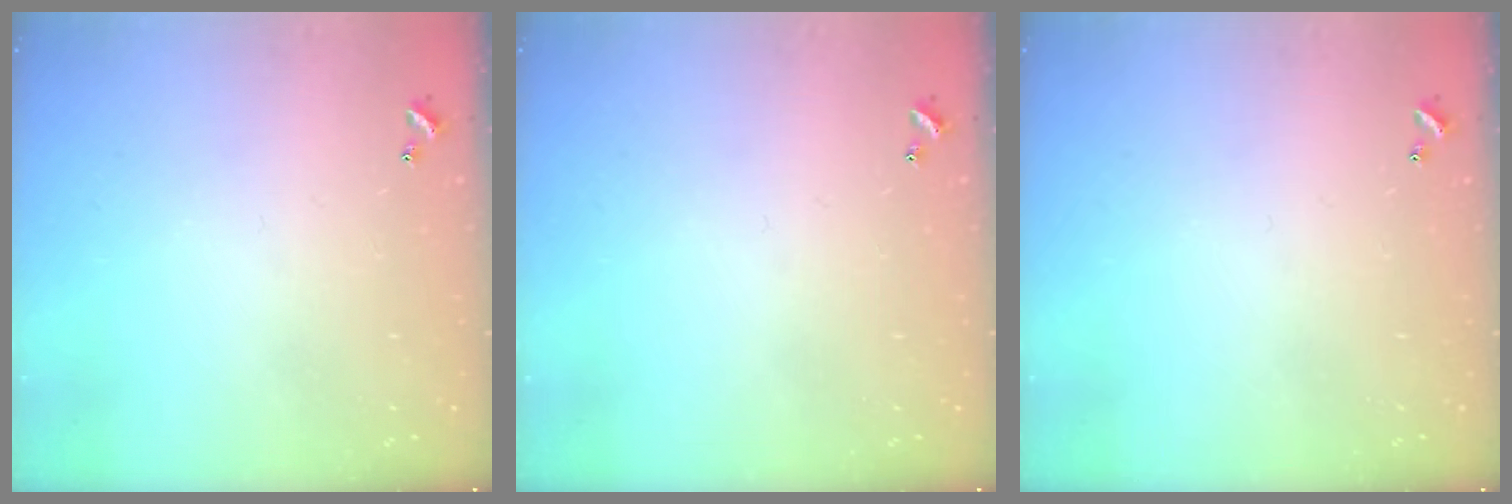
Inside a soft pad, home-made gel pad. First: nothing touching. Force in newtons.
{"total": 0.0}
{"total": 0.0}